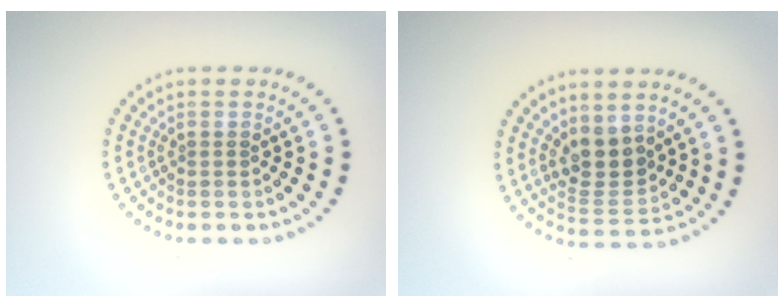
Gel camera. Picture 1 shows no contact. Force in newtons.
{"total": 3.5, "press": 3.1, "slide": 1.6}